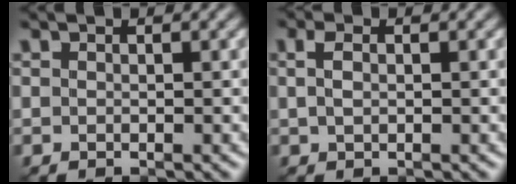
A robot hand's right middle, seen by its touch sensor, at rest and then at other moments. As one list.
[{"total": 1.8, "force": [0.4, 0.9, 1.5], "torque": [-0.040, 0.005, 0.007]}]